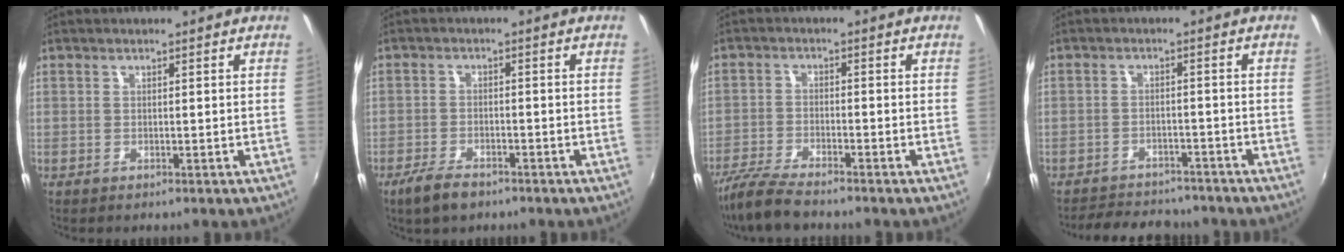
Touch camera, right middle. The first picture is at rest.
{"total": 5.3, "force": [-3.9, 2.1, 2.9], "torque": [-0.081, -0.008, -0.073]}
{"total": 7.5, "force": [-6.5, 1.0, 3.5], "torque": [-0.094, -0.021, -0.125]}
{"total": 11.2, "force": [-9.9, 3.7, 3.4], "torque": [-0.085, 0.006, -0.136]}